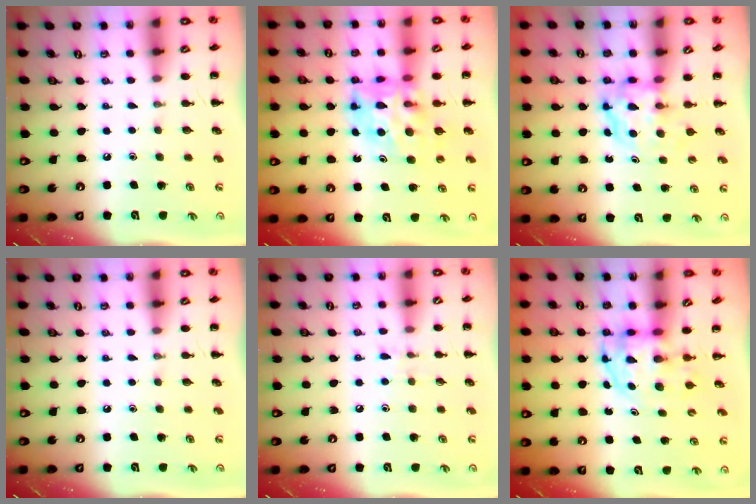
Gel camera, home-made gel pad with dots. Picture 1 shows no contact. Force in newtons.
{"total": 10.1, "press": 9.6, "slide": 3.0}
{"total": 3.9, "press": 3.9, "slide": 0.4}
{"total": 0.0}
{"total": 6.0, "press": 5.8, "slide": 1.8}
{"total": 3.7, "press": 3.7, "slide": 0.5}